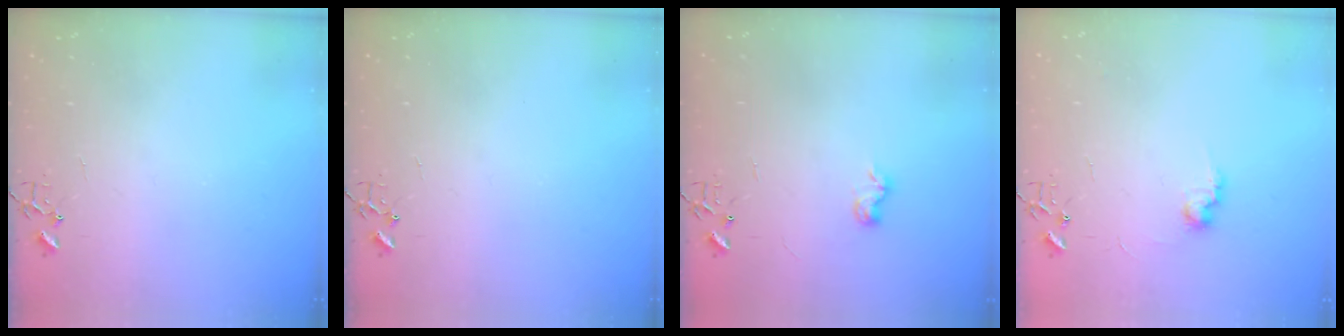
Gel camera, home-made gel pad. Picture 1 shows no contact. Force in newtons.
{"total": 0.0}
{"total": 6.4, "press": 6.4, "slide": 0.3}
{"total": 7.5, "press": 7.4, "slide": 0.3}